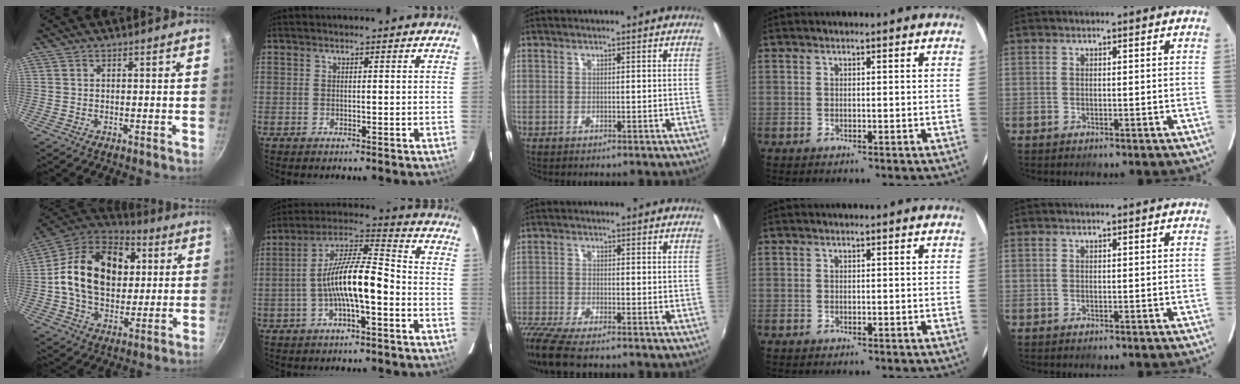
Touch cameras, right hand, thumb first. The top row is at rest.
{"thumb": {"total": 22.1, "force": [3.5, 15.7, 15.1], "torque": [-0.229, 0.018, 0.046]}, "index": {"total": 11.7, "force": [-3.4, 3.0, 10.8], "torque": [-0.203, 0.017, -0.062]}, "middle": {"total": 10.5, "force": [-8.6, 1.8, 5.6], "torque": [-0.141, -0.044, -0.157]}}